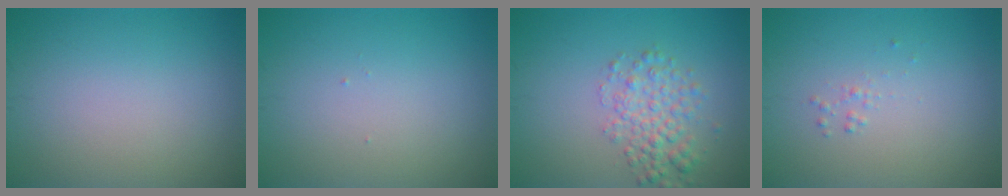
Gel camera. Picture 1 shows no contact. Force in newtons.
{"total": 0.0}
{"total": 3.4, "press": 3.4, "slide": 0.1}
{"total": 0.5, "press": 0.5, "slide": 0.0}